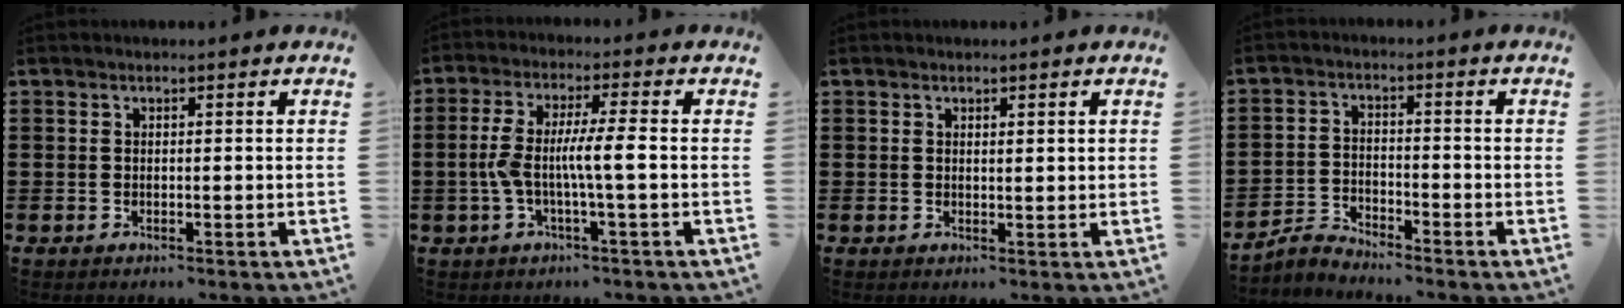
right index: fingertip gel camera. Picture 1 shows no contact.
{"total": 6.5, "force": [-1.1, 0.5, 6.4], "torque": [-0.129, -0.004, -0.028]}
{"total": 0.8, "force": [0.6, 0.2, 0.5], "torque": [-0.009, 0.001, 0.010]}
{"total": 2.9, "force": [-2.8, 0.5, 0.3], "torque": [-0.019, 0.004, -0.062]}